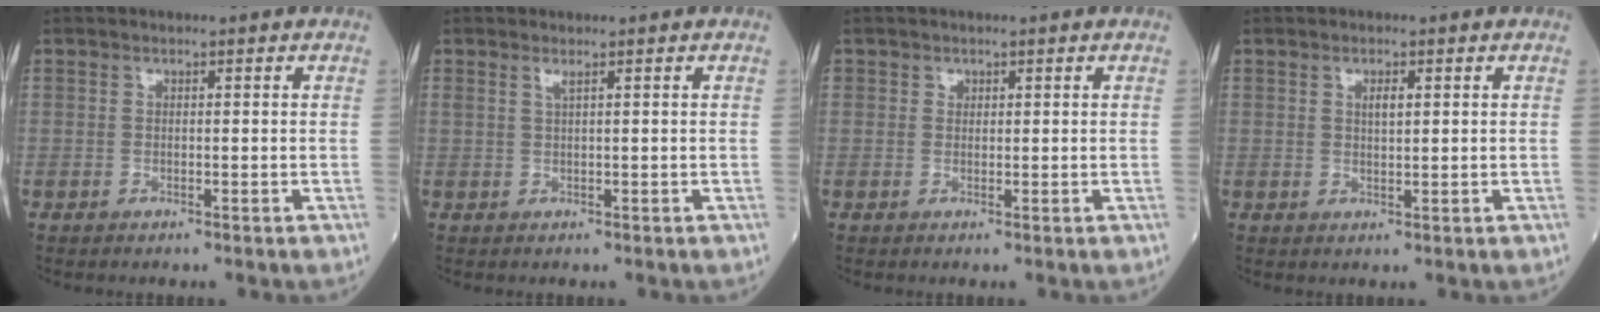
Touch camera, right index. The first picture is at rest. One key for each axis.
{"total": 0.8, "fx": 0.6, "fy": -0.1, "fz": 0.6, "tx": -0.020, "ty": 0.004, "tz": 0.018}
{"total": 0.8, "fx": 0.4, "fy": 0.7, "fz": 0.1, "tx": 0.004, "ty": 0.004, "tz": 0.010}
{"total": 1.6, "fx": 0.6, "fy": 0.5, "fz": 1.4, "tx": -0.022, "ty": -0.001, "tz": 0.010}